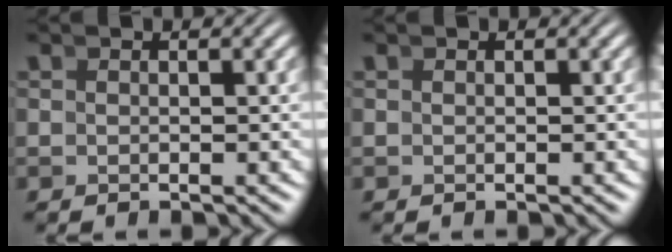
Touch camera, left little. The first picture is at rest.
{"total": 0.0}